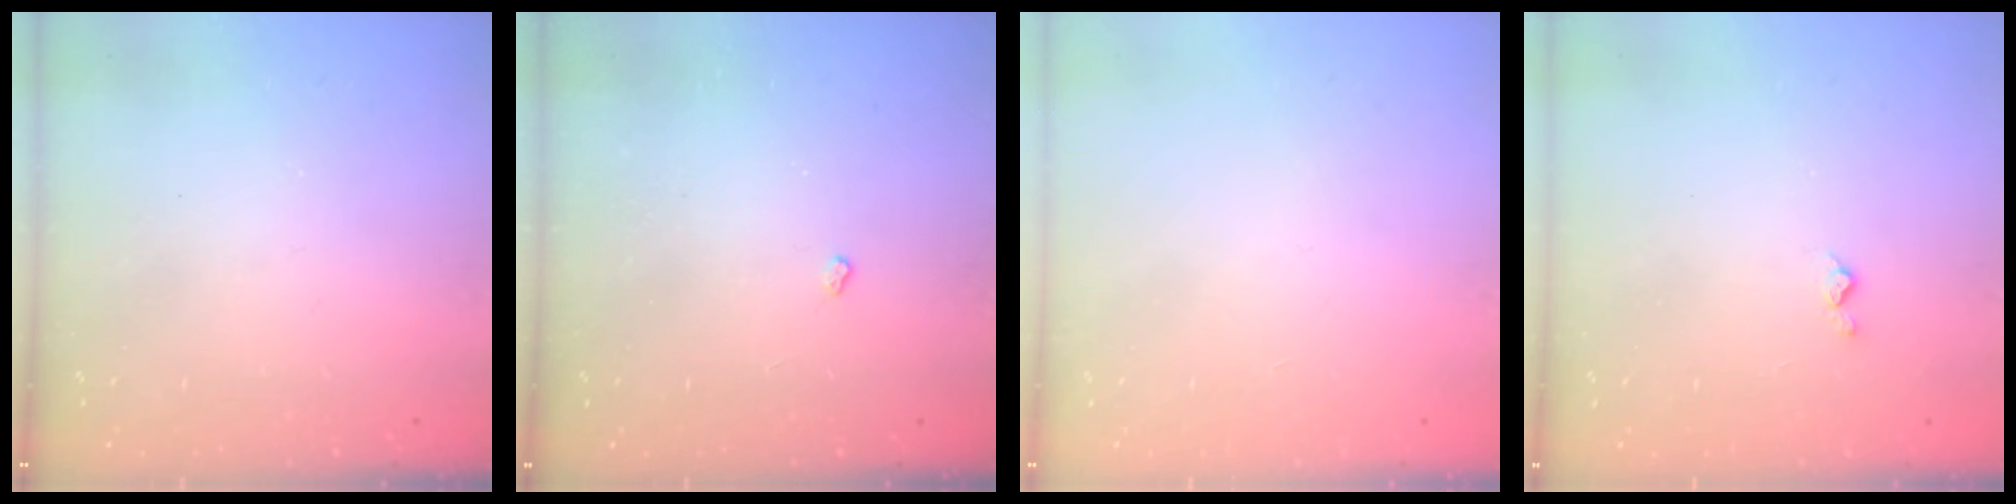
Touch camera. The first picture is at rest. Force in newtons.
{"total": 2.5, "press": 2.4, "slide": 0.5}
{"total": 0.0}
{"total": 3.0, "press": 3.0, "slide": 0.5}